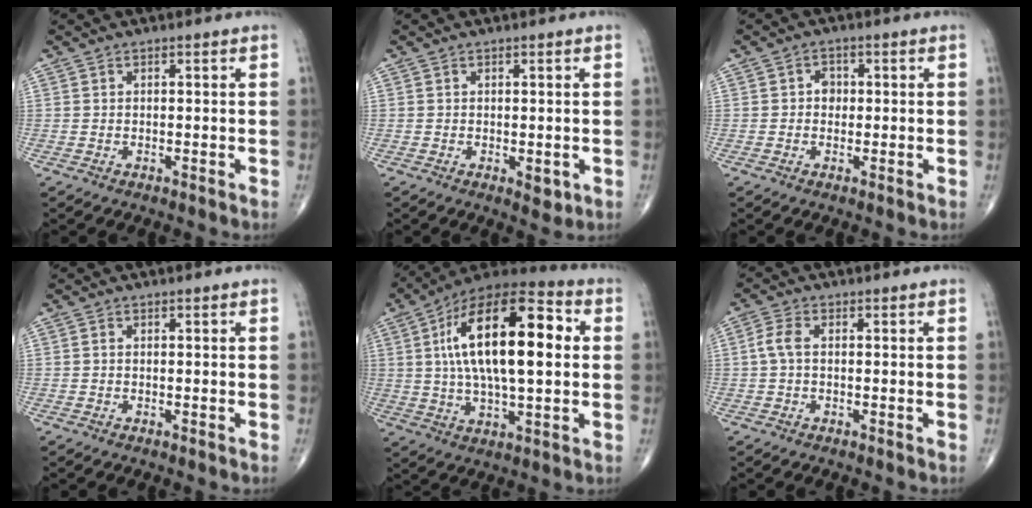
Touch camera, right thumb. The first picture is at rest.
{"total": 2.3, "force": [-0.5, 1.2, 1.9], "torque": [-0.020, -0.005, -0.003]}
{"total": 2.3, "force": [0.1, 2.0, 1.2], "torque": [-0.003, 0.006, -0.003]}
{"total": 0.0}
{"total": 23.4, "force": [3.8, 9.6, 21.0], "torque": [-0.350, 0.020, 0.051]}
{"total": 3.2, "force": [0.1, 1.7, 2.7], "torque": [-0.065, 0.007, -0.003]}